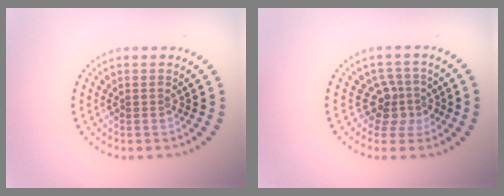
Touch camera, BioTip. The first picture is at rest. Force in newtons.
{"total": 2.8, "press": 2.1, "slide": 1.9}